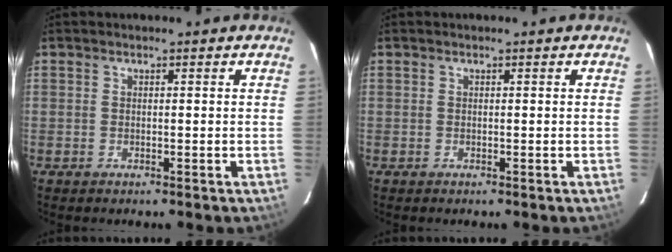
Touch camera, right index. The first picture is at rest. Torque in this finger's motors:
{"motor_torque": [0.00, 0.00, 0.01, 0.00]}